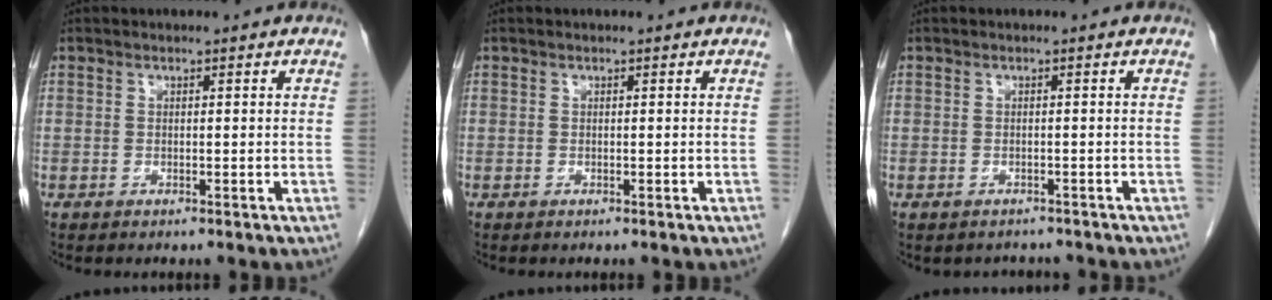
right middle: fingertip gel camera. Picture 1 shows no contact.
{"total": 0.0}
{"total": 1.9, "force": [-1.7, 0.9, -0.1], "torque": [-0.004, 0.000, -0.023]}